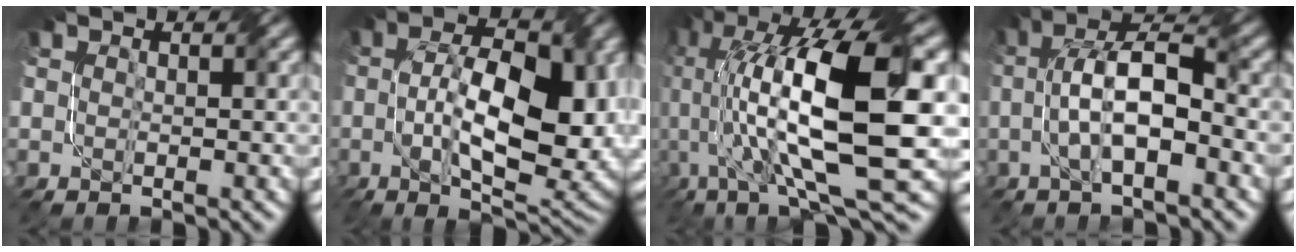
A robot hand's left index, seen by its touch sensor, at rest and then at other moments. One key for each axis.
{"total": 13.0, "fx": -0.6, "fy": 6.0, "fz": 11.5, "tx": -0.180, "ty": 0.002, "tz": -0.001}
{"total": 16.4, "fx": 1.0, "fy": 4.7, "fz": 15.7, "tx": -0.278, "ty": 0.022, "tz": 0.028}
{"total": 6.8, "fx": -1.1, "fy": 2.2, "fz": 6.3, "tx": -0.110, "ty": 0.023, "tz": -0.019}